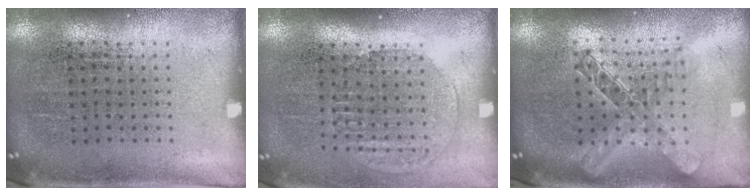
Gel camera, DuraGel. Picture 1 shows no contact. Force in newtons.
{"total": 1.4, "press": 1.2, "slide": 0.7}
{"total": 2.0, "press": 1.7, "slide": 1.1}